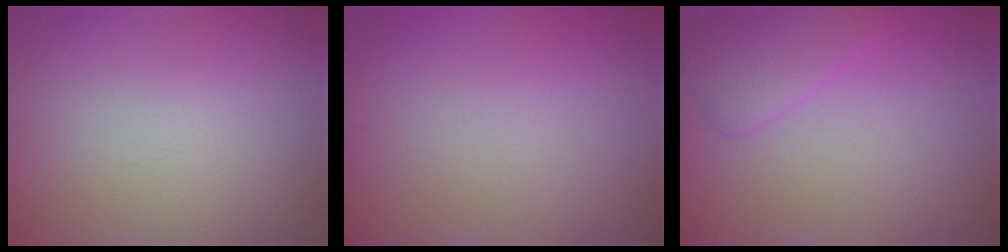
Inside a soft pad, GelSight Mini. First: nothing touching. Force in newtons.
{"total": 0.0}
{"total": 2.6, "press": 2.6, "slide": 0.1}